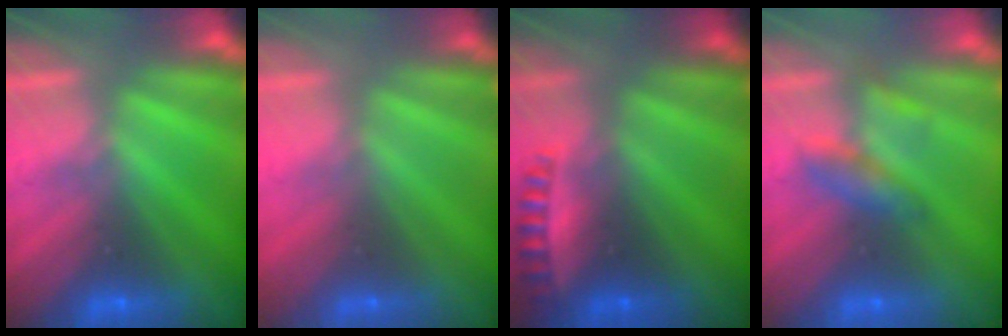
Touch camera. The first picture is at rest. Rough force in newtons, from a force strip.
{"total": 2.8}
{"total": 2.6}
{"total": 2.2}